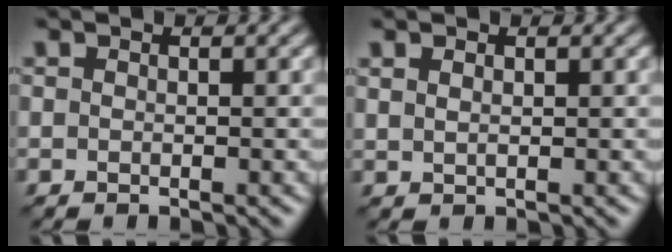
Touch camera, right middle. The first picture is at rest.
{"total": 0.8, "force": [0.5, 0.3, 0.5], "torque": [-0.014, -0.001, 0.014]}